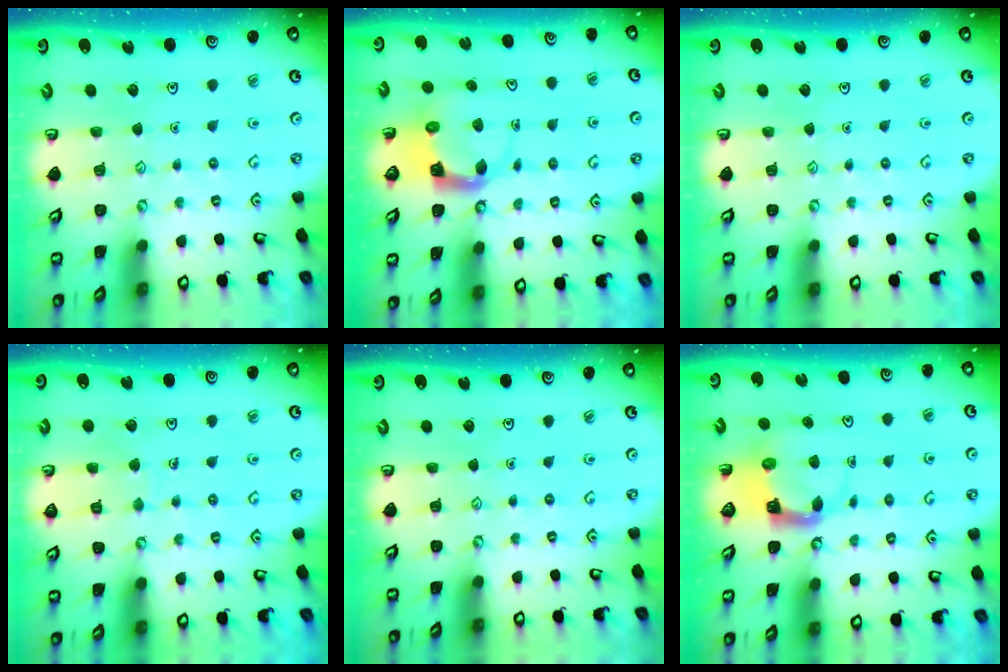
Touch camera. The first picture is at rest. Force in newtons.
{"total": 3.7, "press": 3.6, "slide": 0.7}
{"total": 0.0}
{"total": 4.3, "press": 4.2, "slide": 0.4}
{"total": 0.0}
{"total": 4.2, "press": 4.2, "slide": 0.3}